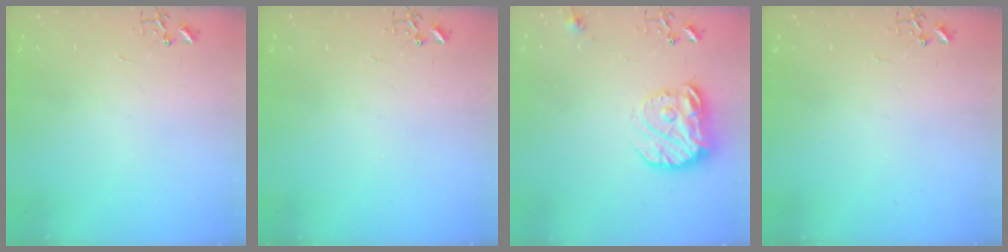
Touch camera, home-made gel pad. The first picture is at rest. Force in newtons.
{"total": 0.0}
{"total": 17.2, "press": 17.1, "slide": 1.7}
{"total": 0.0}